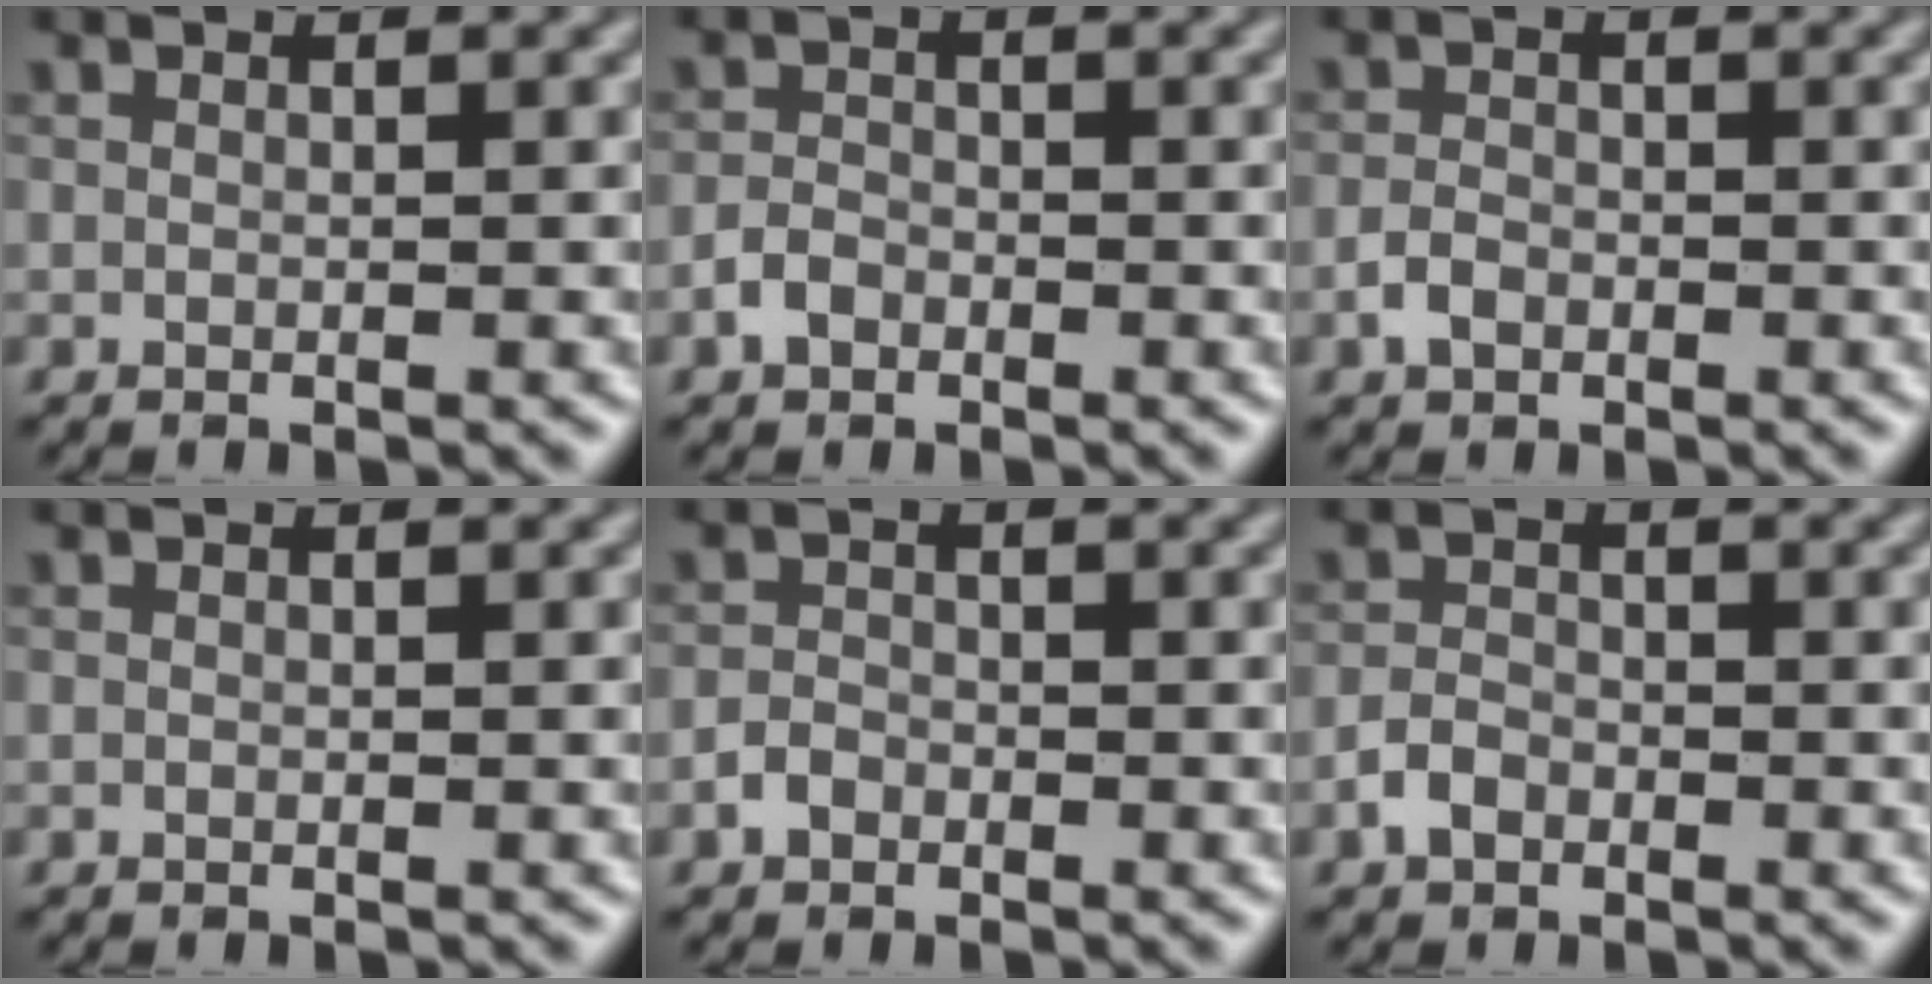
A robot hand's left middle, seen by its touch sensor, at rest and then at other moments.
{"total": 1.6, "force": [-1.0, 1.1, 0.6], "torque": [-0.008, 0.006, -0.024]}
{"total": 1.4, "force": [-0.8, 0.9, 0.7], "torque": [-0.011, 0.004, -0.020]}
{"total": 0.0}
{"total": 1.3, "force": [-0.8, 0.9, 0.4], "torque": [-0.002, 0.006, -0.017]}
{"total": 1.7, "force": [-1.1, 1.1, 0.7], "torque": [-0.011, 0.006, -0.026]}